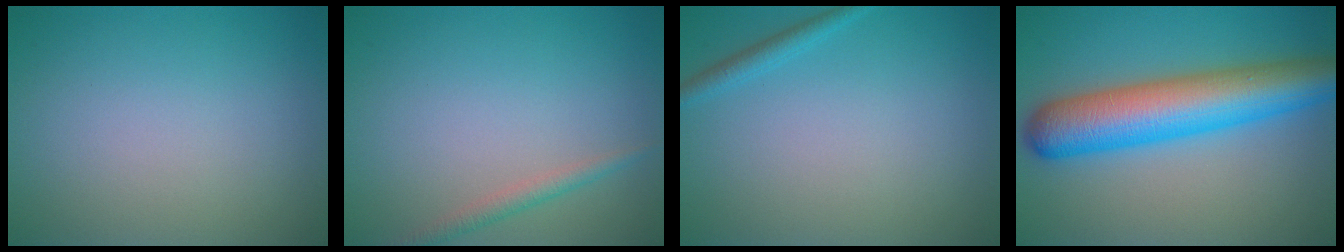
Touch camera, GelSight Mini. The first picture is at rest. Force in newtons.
{"total": 1.5, "press": 1.5, "slide": 0.0}
{"total": 1.3, "press": 1.3, "slide": 0.1}
{"total": 9.6, "press": 9.6, "slide": 0.3}